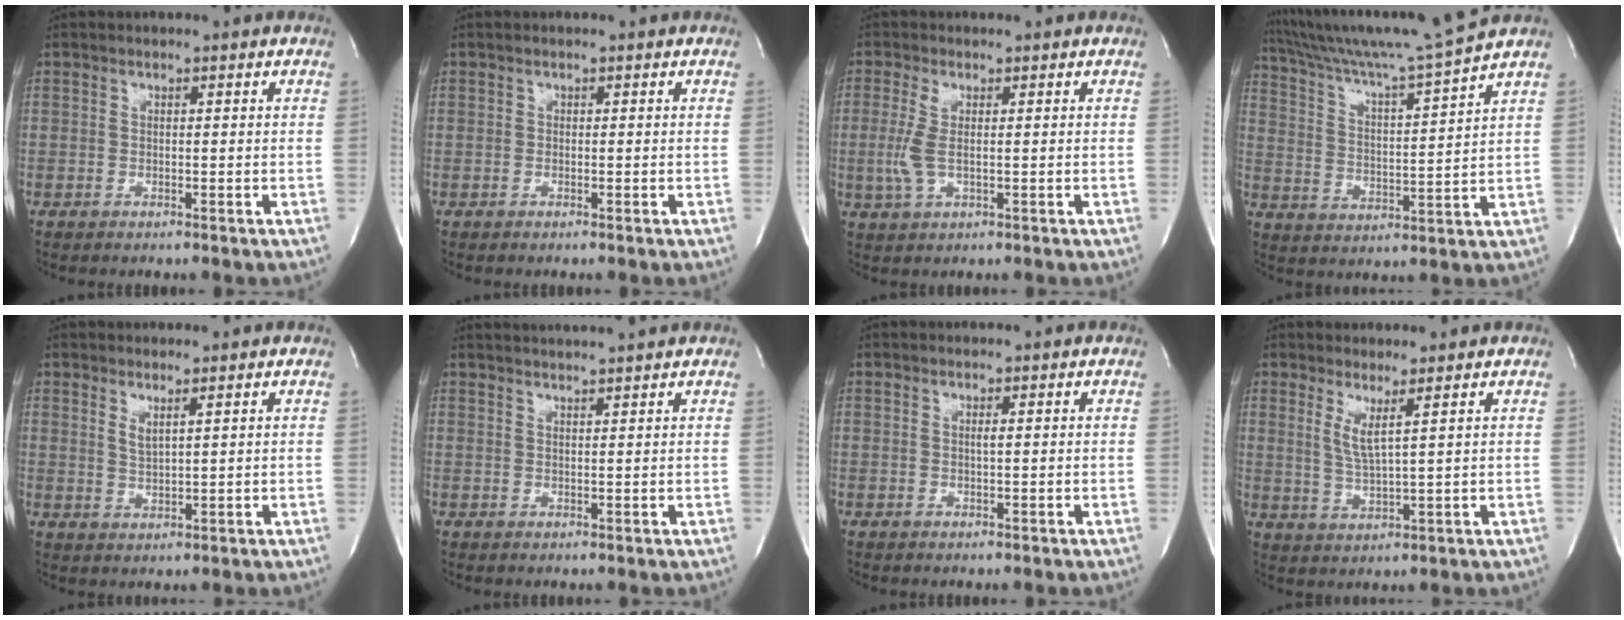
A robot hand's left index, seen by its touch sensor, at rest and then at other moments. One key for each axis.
{"total": 0.0}
{"total": 3.8, "fx": 0.1, "fy": 1.0, "fz": 3.7, "tx": -0.099, "ty": -0.006, "tz": 0.006}
{"total": 14.6, "fx": 13.1, "fy": -2.9, "fz": 5.7, "tx": -0.110, "ty": -0.027, "tz": 0.213}
{"total": 1.9, "fx": 1.1, "fy": 0.1, "fz": 1.5, "tx": -0.040, "ty": -0.015, "tz": 0.025}
{"total": 5.9, "fx": 5.5, "fy": -1.0, "fz": 2.0, "tx": -0.031, "ty": 0.011, "tz": 0.069}
{"total": 0.5, "fx": -0.1, "fy": -0.1, "fz": 0.5, "tx": -0.016, "ty": -0.004, "tz": -0.001}
{"total": 3.5, "fx": 1.6, "fy": -0.4, "fz": 3.1, "tx": -0.069, "ty": -0.022, "tz": 0.037}